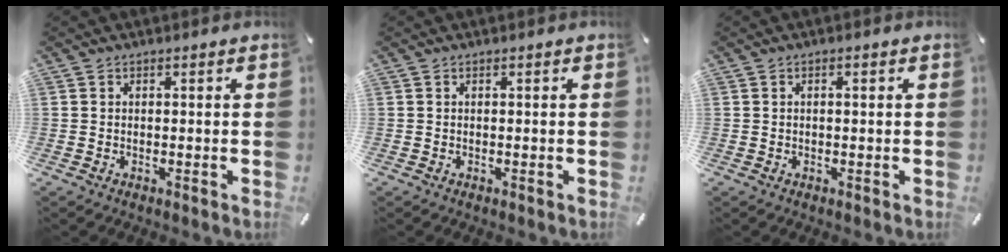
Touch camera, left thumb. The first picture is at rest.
{"total": 0.0}
{"total": 0.9, "force": [0.0, 0.3, 0.8], "torque": [-0.016, 0.002, 0.000]}